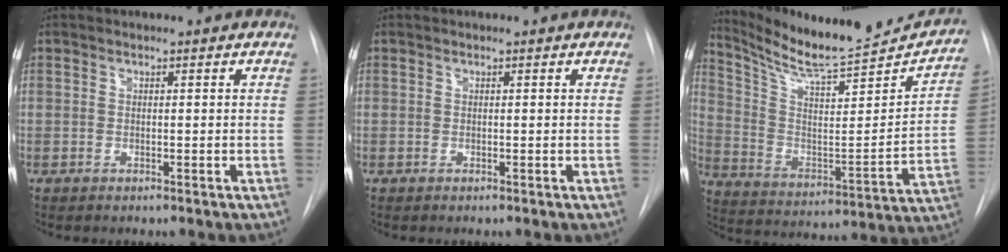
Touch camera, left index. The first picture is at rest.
{"total": 0.0}
{"total": 21.8, "force": [20.5, 1.5, 7.4], "torque": [-0.126, -0.063, 0.308]}